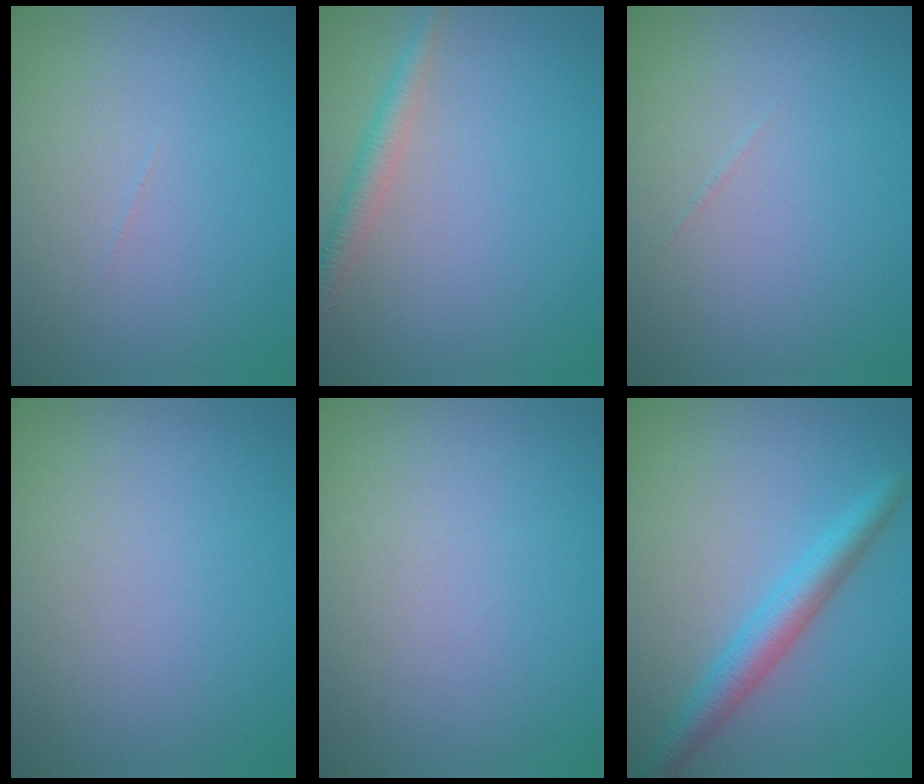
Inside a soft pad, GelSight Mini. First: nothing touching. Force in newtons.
{"total": 2.3, "press": 2.3, "slide": 0.1}
{"total": 0.0}
{"total": 0.0}
{"total": 0.0}
{"total": 3.7, "press": 3.7, "slide": 0.1}